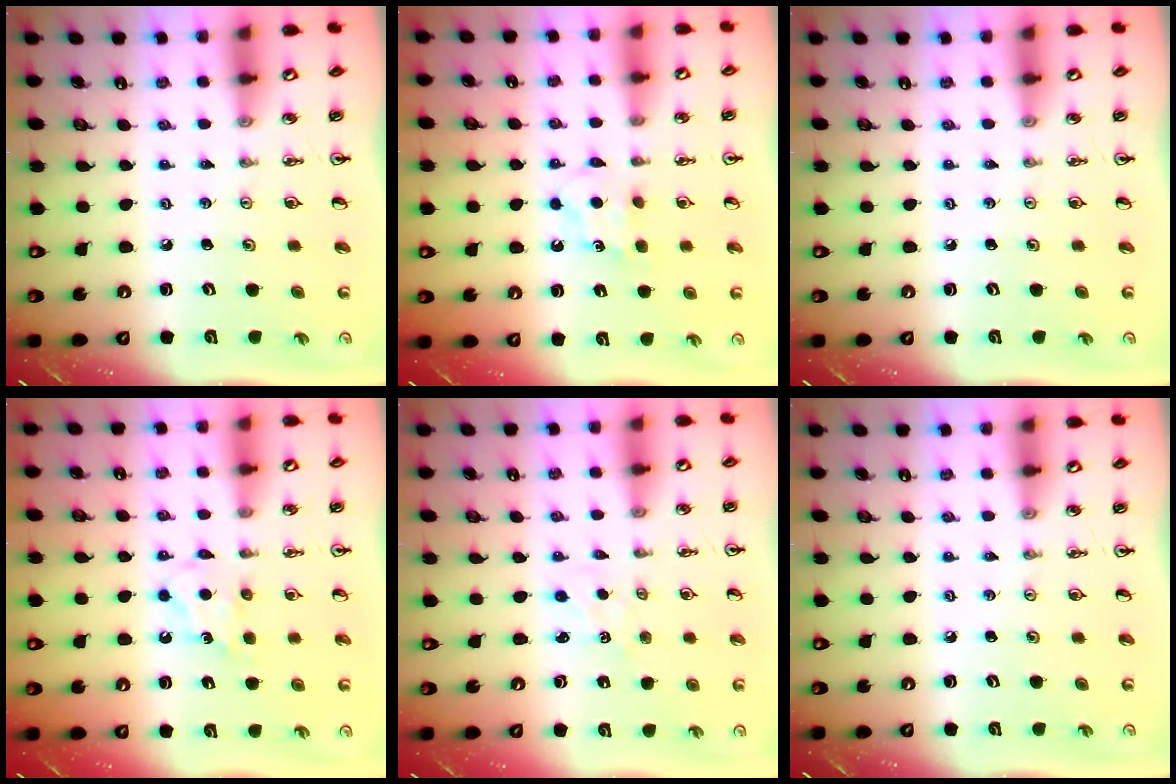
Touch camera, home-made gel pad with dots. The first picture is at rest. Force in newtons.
{"total": 4.7, "press": 4.7, "slide": 0.7}
{"total": 0.0}
{"total": 6.6, "press": 6.5, "slide": 1.4}
{"total": 1.5, "press": 1.4, "slide": 0.3}
{"total": 0.0}